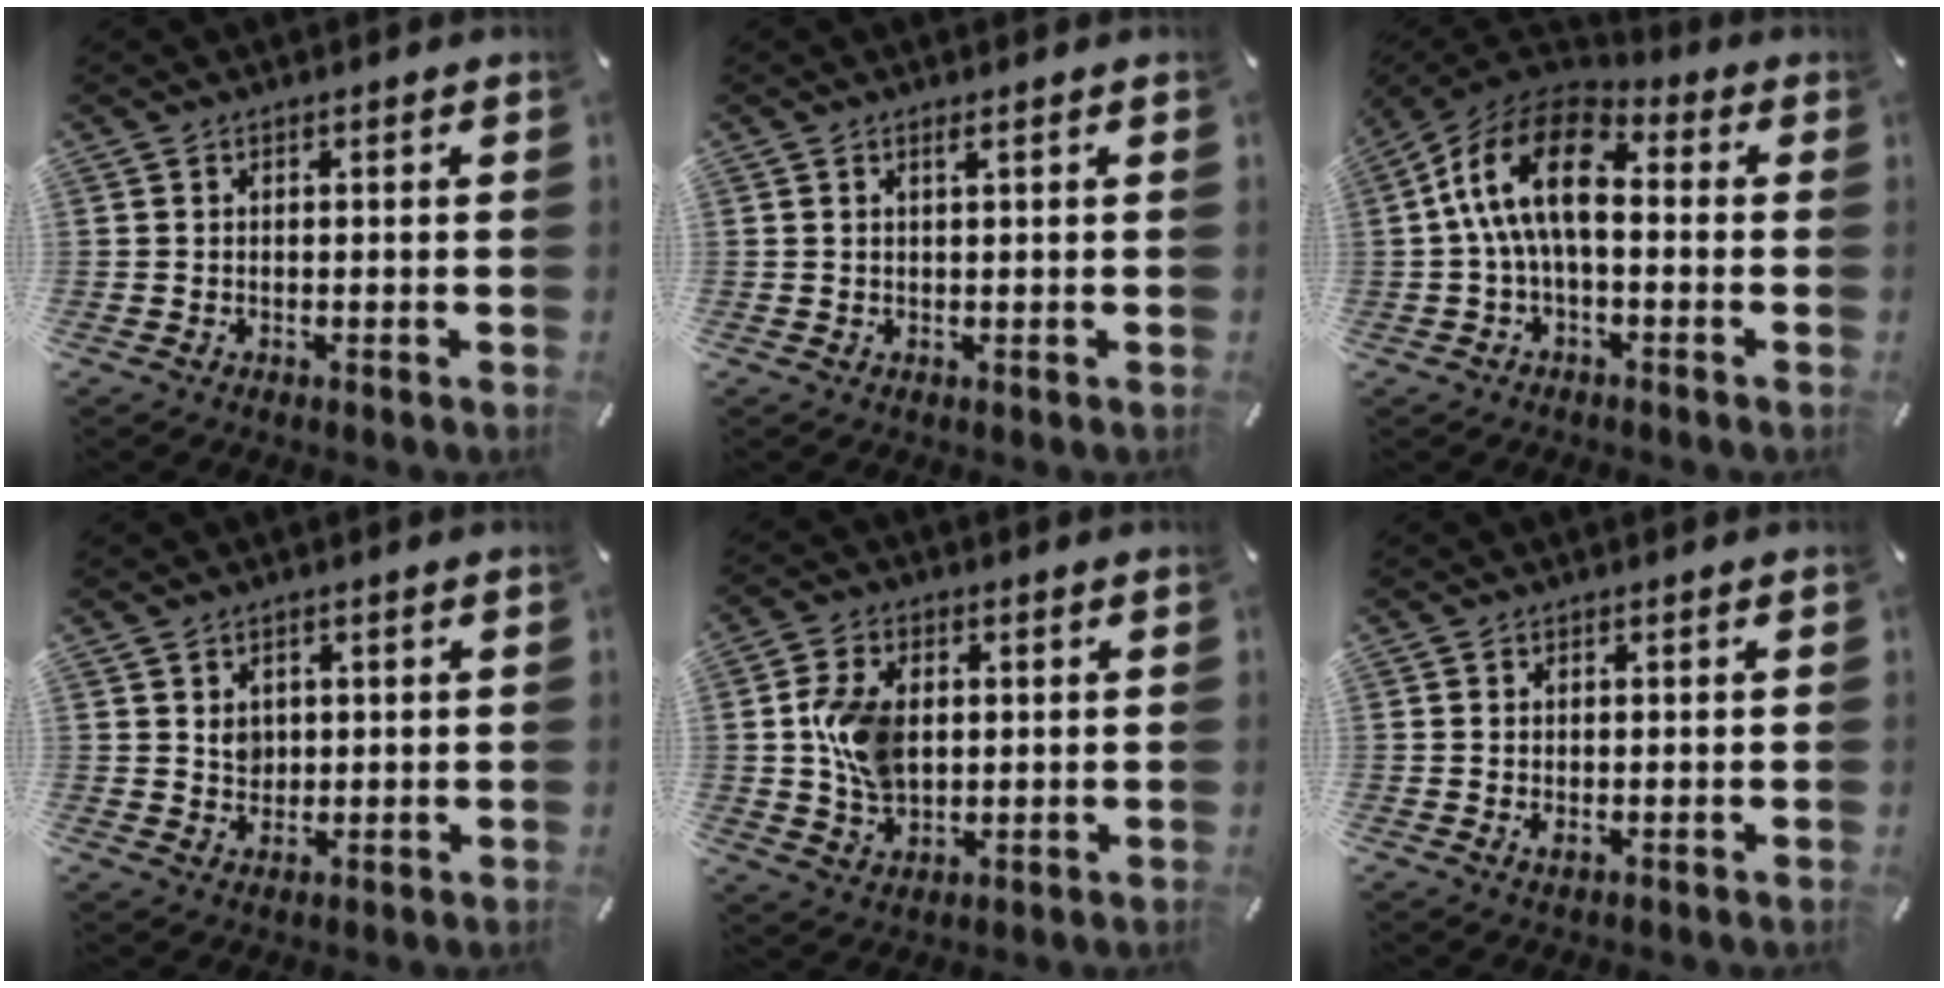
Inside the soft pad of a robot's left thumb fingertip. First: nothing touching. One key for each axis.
{"total": 1.0, "fx": 0.6, "fy": 0.0, "fz": 0.8, "tx": -0.016, "ty": -0.001, "tz": 0.010}
{"total": 15.3, "fx": 0.6, "fy": 8.8, "fz": 12.5, "tx": -0.260, "ty": 0.013, "tz": 0.010}
{"total": 3.2, "fx": 1.2, "fy": 2.8, "fz": 0.9, "tx": -0.006, "ty": -0.001, "tz": 0.018}
{"total": 10.6, "fx": 1.0, "fy": 7.7, "fz": 7.2, "tx": -0.156, "ty": 0.002, "tz": 0.017}
{"total": 1.3, "fx": 0.0, "fy": 0.7, "fz": 1.1, "tx": -0.029, "ty": -0.002, "tz": -0.003}